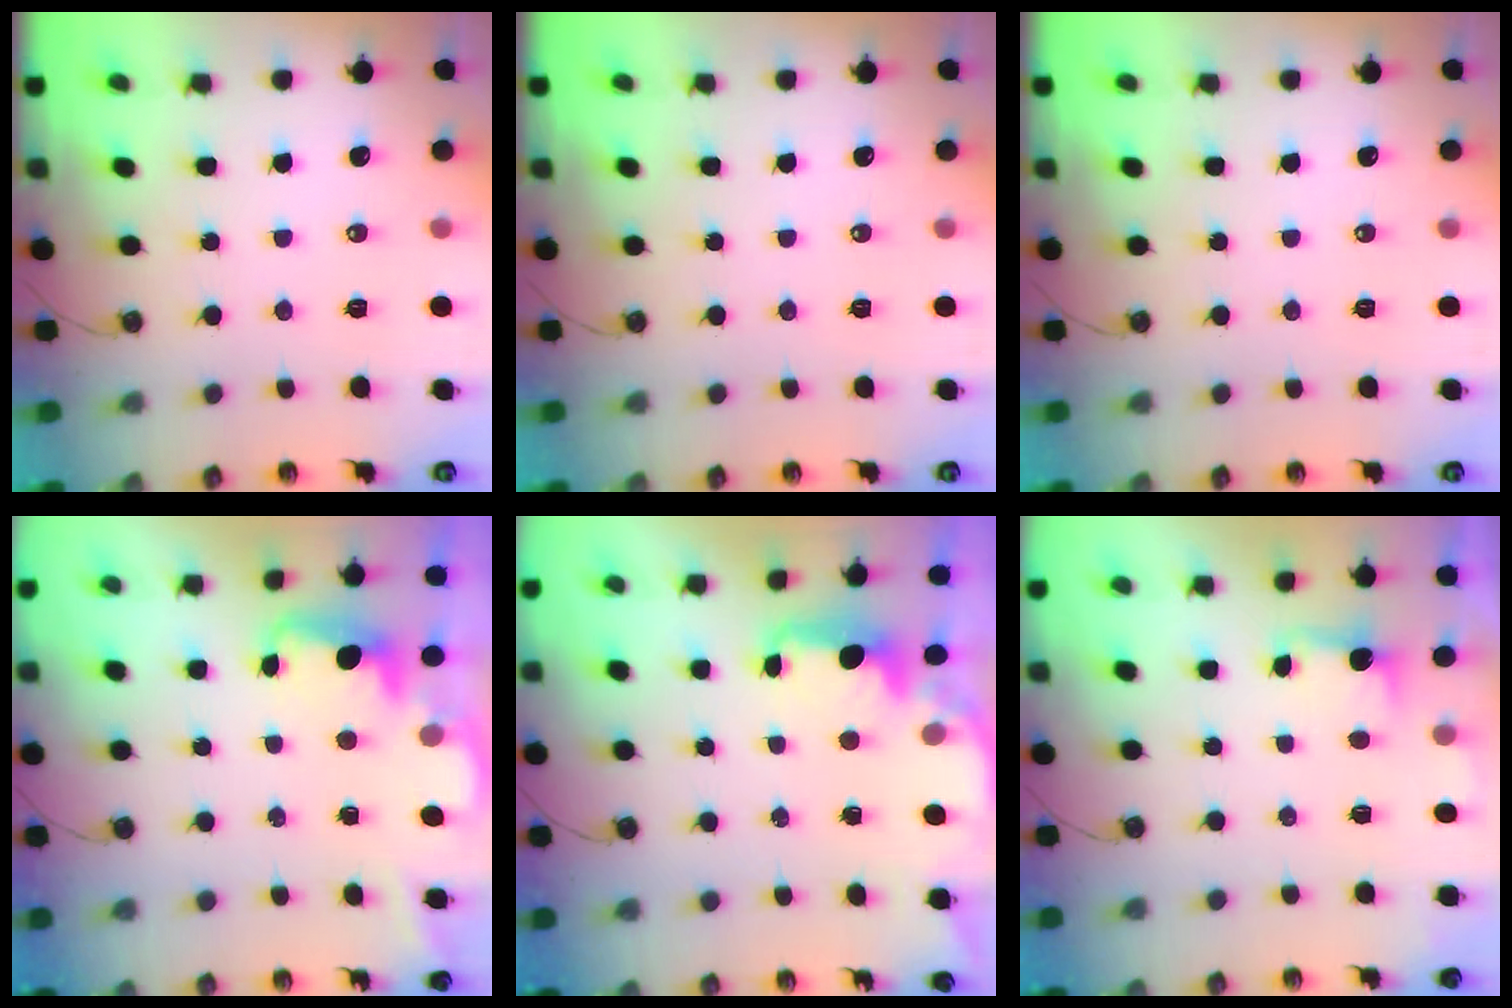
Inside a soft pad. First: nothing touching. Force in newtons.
{"total": 0.0}
{"total": 0.0}
{"total": 1.9, "press": 1.9, "slide": 0.6}
{"total": 2.4, "press": 2.3, "slide": 0.8}
{"total": 1.4, "press": 1.1, "slide": 0.9}